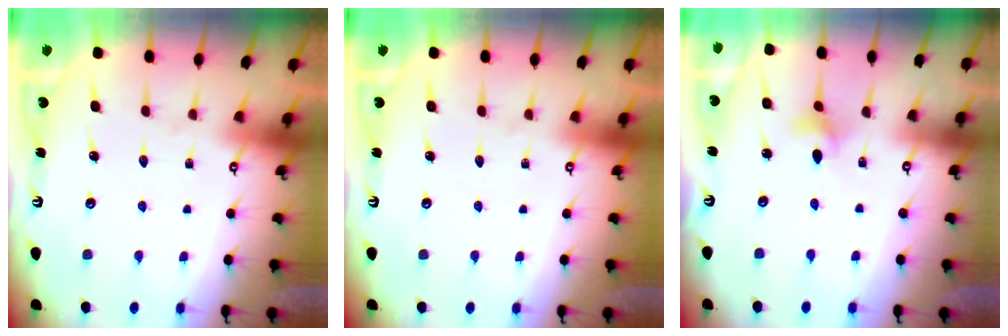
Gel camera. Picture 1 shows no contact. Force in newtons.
{"total": 0.0}
{"total": 2.8, "press": 2.8, "slide": 0.4}